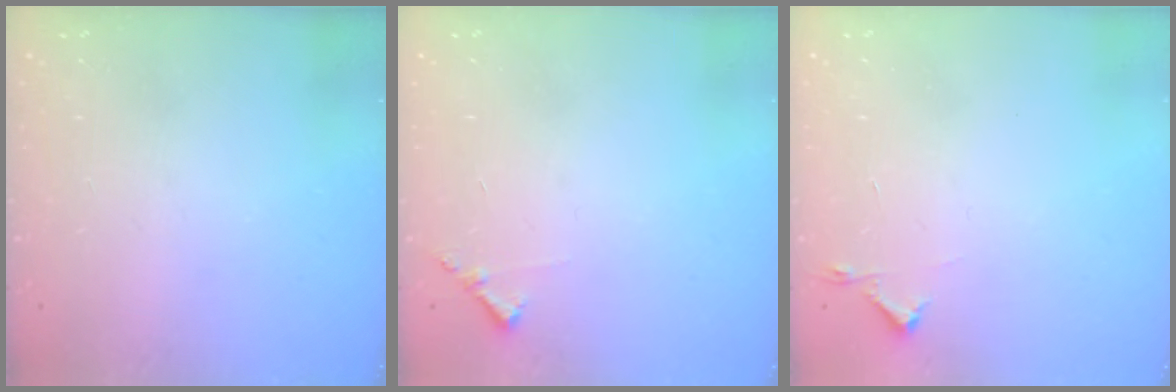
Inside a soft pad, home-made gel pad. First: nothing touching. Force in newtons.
{"total": 5.8, "press": 5.8, "slide": 0.4}
{"total": 2.7, "press": 2.6, "slide": 0.4}